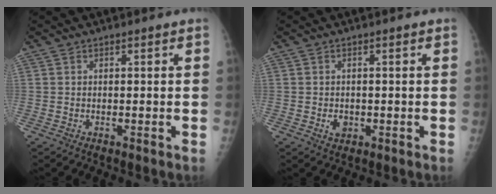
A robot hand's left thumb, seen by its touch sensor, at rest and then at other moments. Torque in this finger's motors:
{"motor_torque": [-0.13, 0.10, 0.00, -0.01, 0.00]}